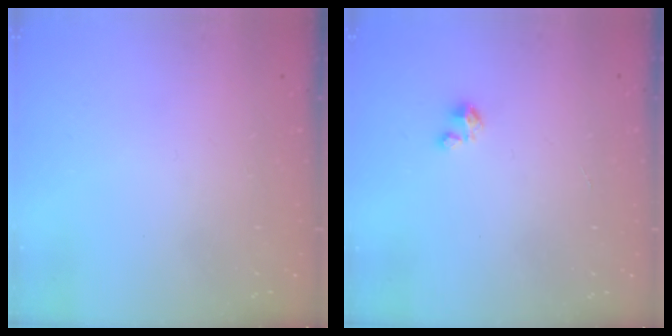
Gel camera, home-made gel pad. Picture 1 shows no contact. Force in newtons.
{"total": 1.8, "press": 1.8, "slide": 0.1}